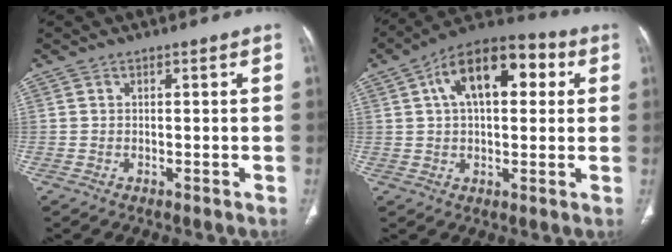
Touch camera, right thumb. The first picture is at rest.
{"total": 16.4, "force": [4.8, 8.6, 13.1], "torque": [-0.178, 0.028, 0.068]}